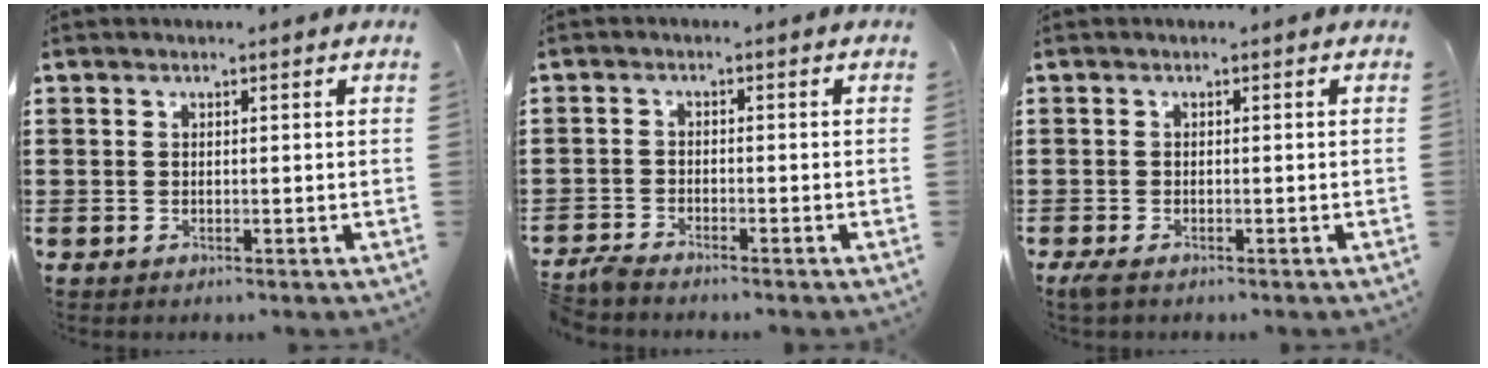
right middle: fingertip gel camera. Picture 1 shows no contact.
{"total": 1.9, "force": [-1.9, 0.0, 0.3], "torque": [-0.017, -0.001, -0.040]}
{"total": 1.0, "force": [-0.6, 0.3, 0.7], "torque": [-0.021, -0.007, -0.014]}